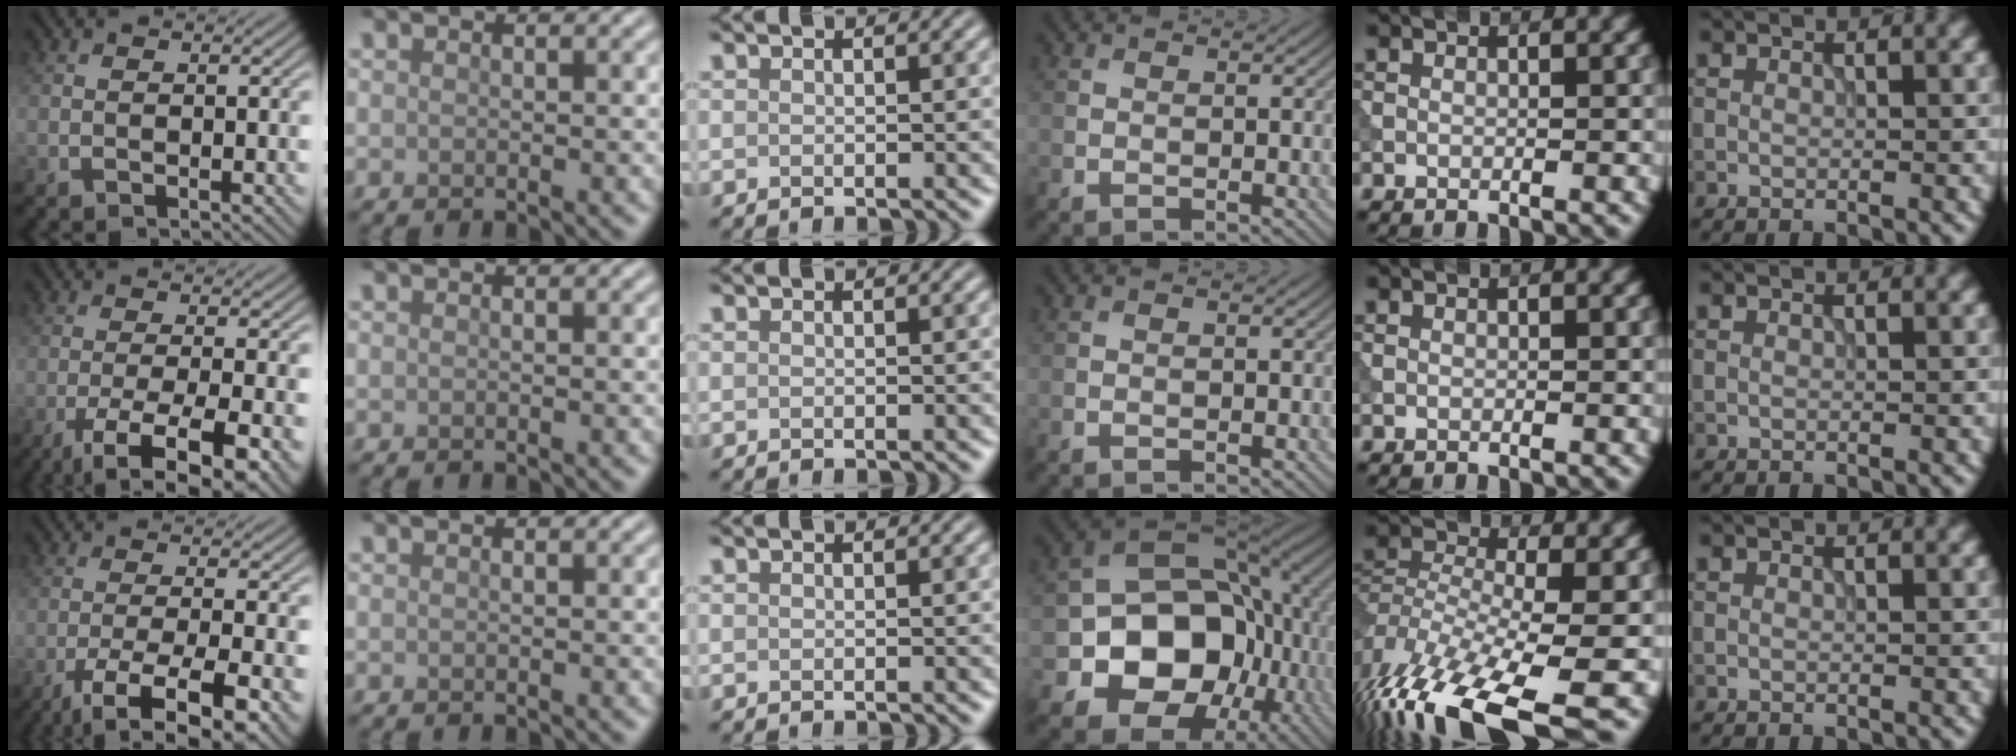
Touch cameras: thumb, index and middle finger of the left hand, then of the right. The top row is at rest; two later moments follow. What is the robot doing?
{"motion": "extract", "object": "tissue"}